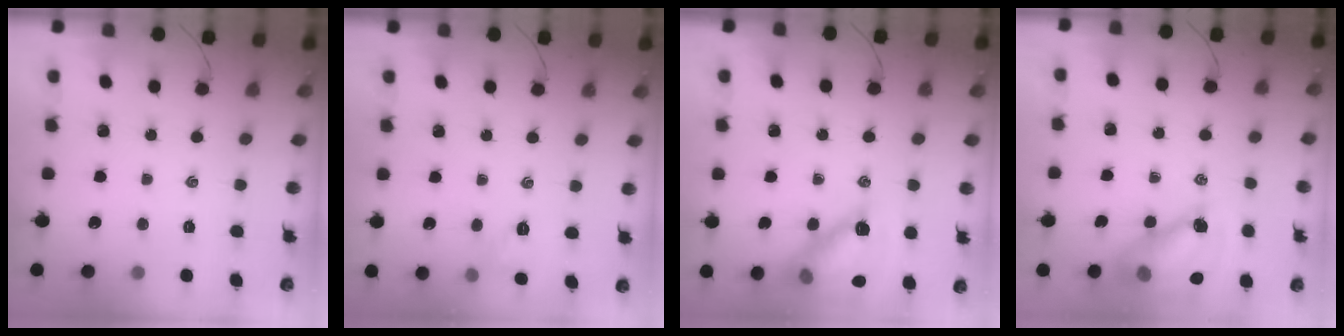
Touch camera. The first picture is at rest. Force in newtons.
{"total": 3.8, "press": 3.8, "slide": 0.2}
{"total": 14.6, "press": 14.6, "slide": 0.8}
{"total": 13.8, "press": 13.2, "slide": 4.1}